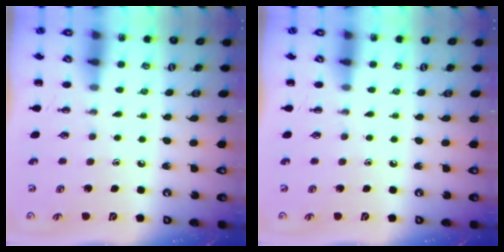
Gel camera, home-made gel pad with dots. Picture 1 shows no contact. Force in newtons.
{"total": 0.0}